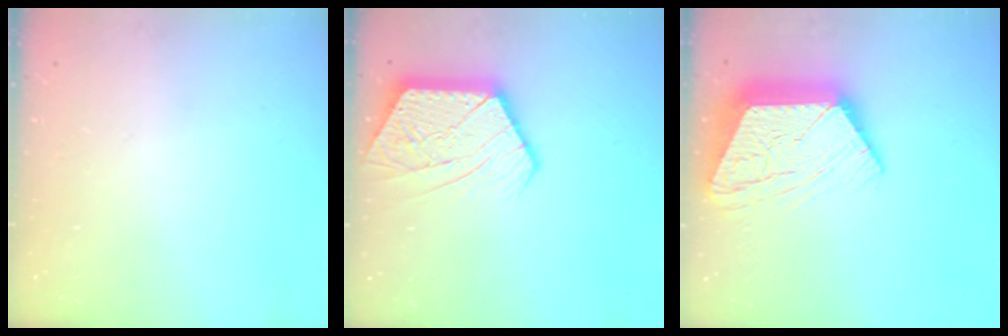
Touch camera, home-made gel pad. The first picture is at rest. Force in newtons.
{"total": 13.8, "press": 13.8, "slide": 0.9}
{"total": 19.1, "press": 19.0, "slide": 1.6}